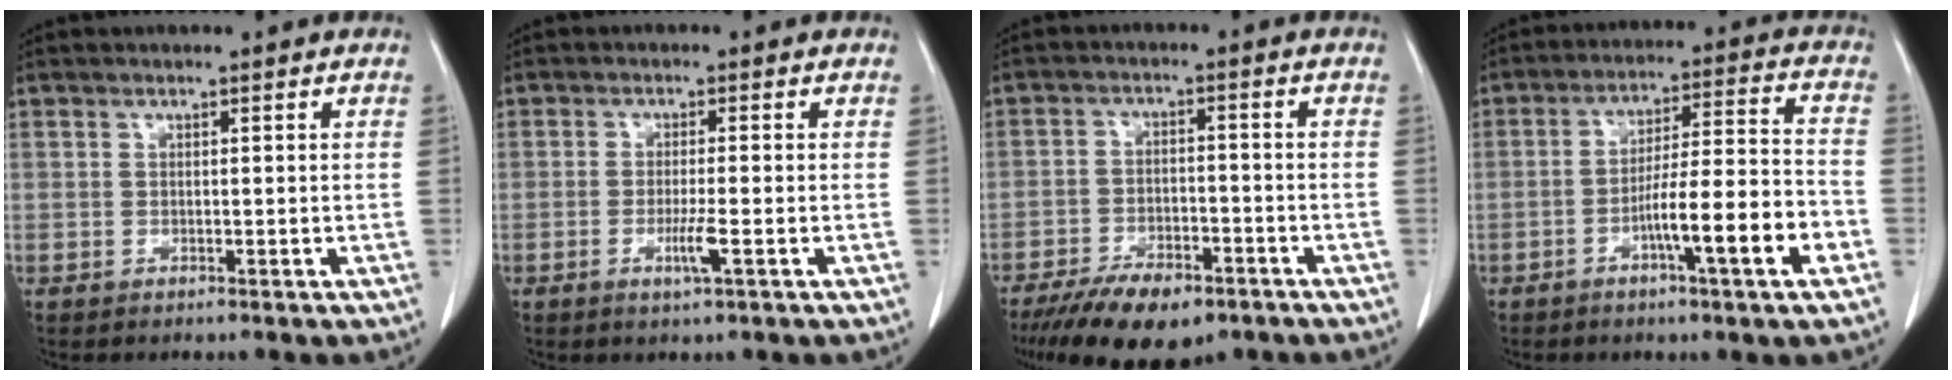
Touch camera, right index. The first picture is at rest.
{"total": 3.3, "force": [-1.2, -0.1, 3.1], "torque": [-0.060, -0.007, -0.023]}
{"total": 11.2, "force": [-8.0, 4.4, 6.6], "torque": [-0.109, -0.010, -0.129]}
{"total": 12.1, "force": [-4.8, 0.4, 11.1], "torque": [-0.177, 0.007, -0.077]}